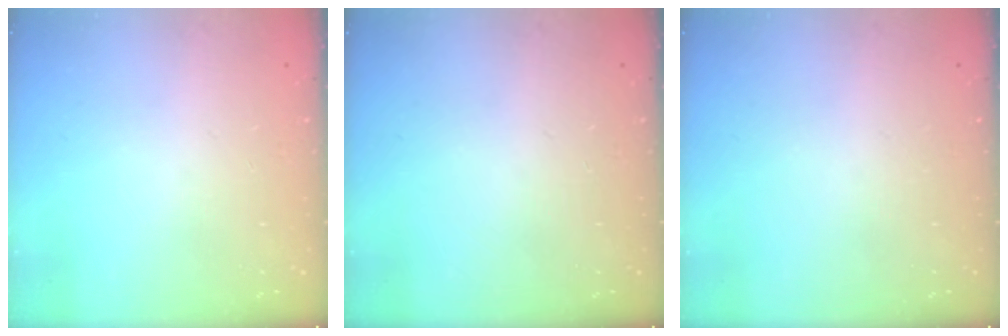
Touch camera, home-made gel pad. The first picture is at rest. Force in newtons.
{"total": 0.0}
{"total": 0.0}